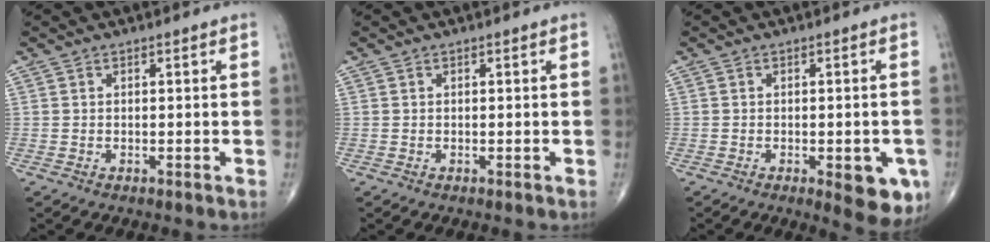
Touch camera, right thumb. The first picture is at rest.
{"total": 0.0}
{"total": 8.0, "force": [-2.8, 3.0, 6.8], "torque": [-0.062, -0.004, -0.027]}